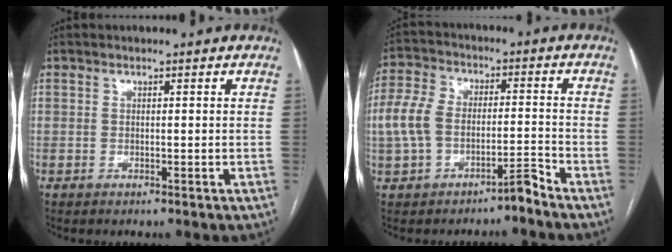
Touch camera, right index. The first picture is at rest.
{"total": 7.6, "force": [-3.7, 3.7, 5.5], "torque": [-0.121, 0.035, -0.068]}